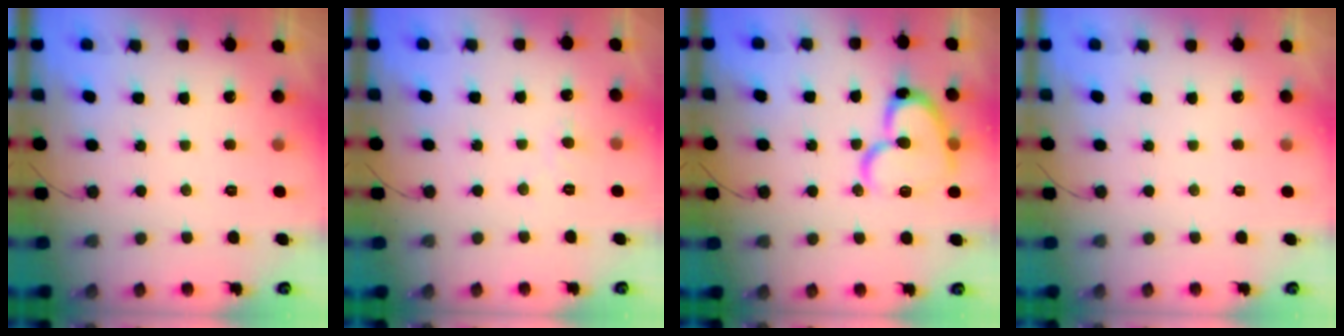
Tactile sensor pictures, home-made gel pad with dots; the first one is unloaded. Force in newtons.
{"total": 4.5, "press": 4.4, "slide": 0.3}
{"total": 17.2, "press": 17.1, "slide": 1.5}
{"total": 0.0}